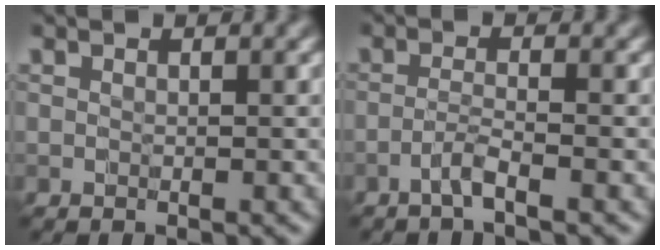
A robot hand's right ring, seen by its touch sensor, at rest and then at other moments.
{"total": 1.5, "force": [-1.0, -0.1, 1.1], "torque": [-0.017, 0.006, -0.029]}